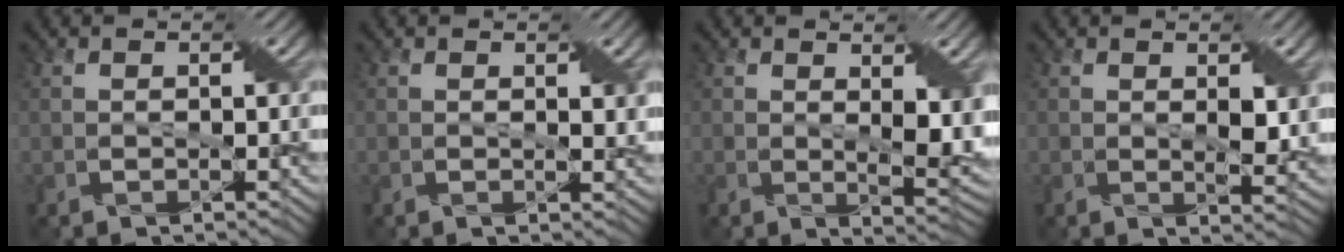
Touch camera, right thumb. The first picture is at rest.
{"total": 1.3, "force": [0.6, 0.4, 1.0], "torque": [-0.016, -0.004, 0.013]}
{"total": 5.3, "force": [1.2, 2.3, 4.6], "torque": [-0.080, -0.012, 0.026]}
{"total": 3.0, "force": [0.8, 1.4, 2.6], "torque": [-0.049, -0.006, 0.018]}